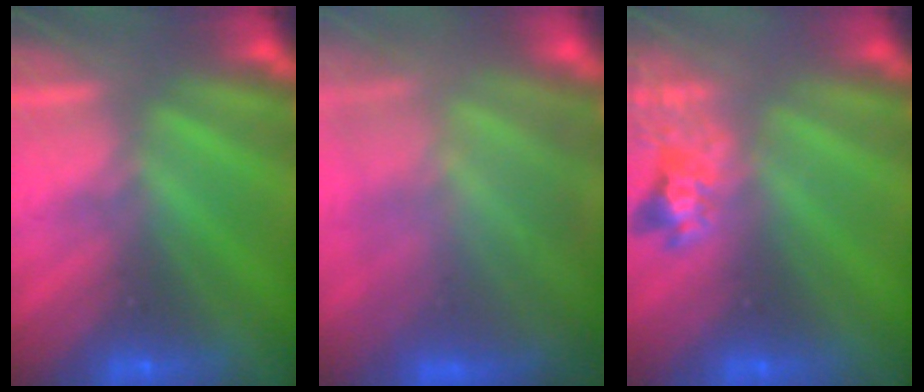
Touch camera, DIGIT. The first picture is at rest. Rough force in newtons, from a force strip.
{"total": 8.6}
{"total": 2.4}